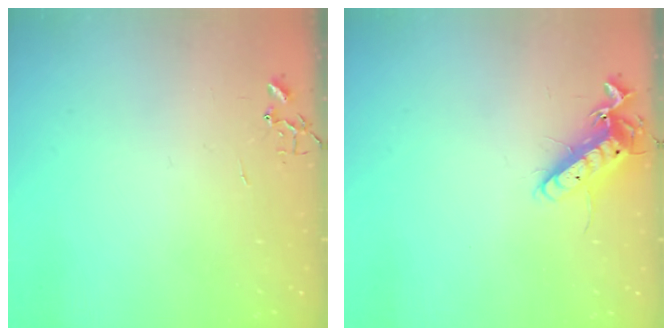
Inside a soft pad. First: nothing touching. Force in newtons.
{"total": 12.5, "press": 12.5, "slide": 1.1}